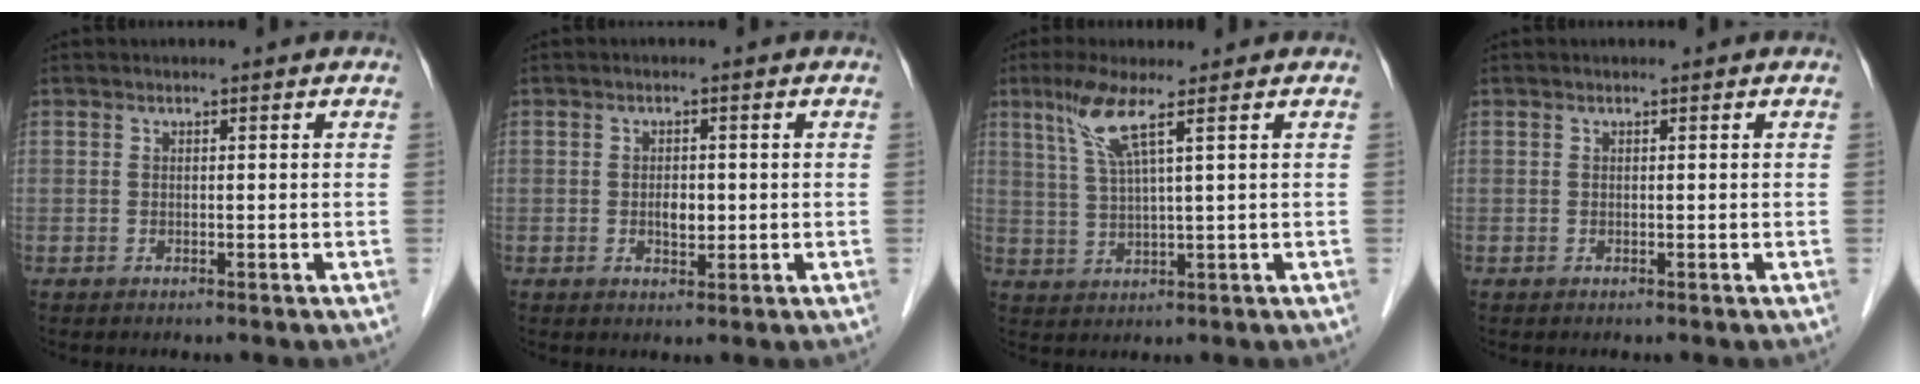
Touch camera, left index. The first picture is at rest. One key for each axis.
{"total": 2.3, "fx": -0.4, "fy": 1.3, "fz": 1.8, "tx": -0.032, "ty": -0.003, "tz": -0.004}
{"total": 5.8, "fx": 3.1, "fy": -0.4, "fz": 4.9, "tx": -0.107, "ty": 0.003, "tz": 0.067}
{"total": 0.0}